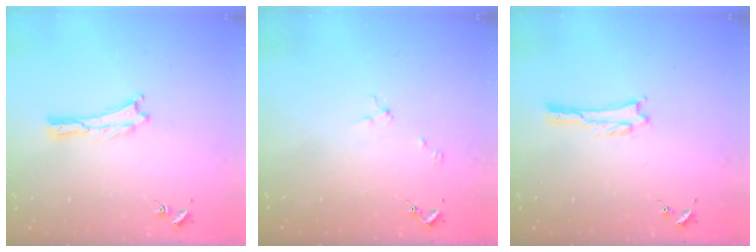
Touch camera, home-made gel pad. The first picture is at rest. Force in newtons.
{"total": 2.0, "press": 2.0, "slide": 0.2}
{"total": 1.0, "press": 1.0, "slide": 0.1}